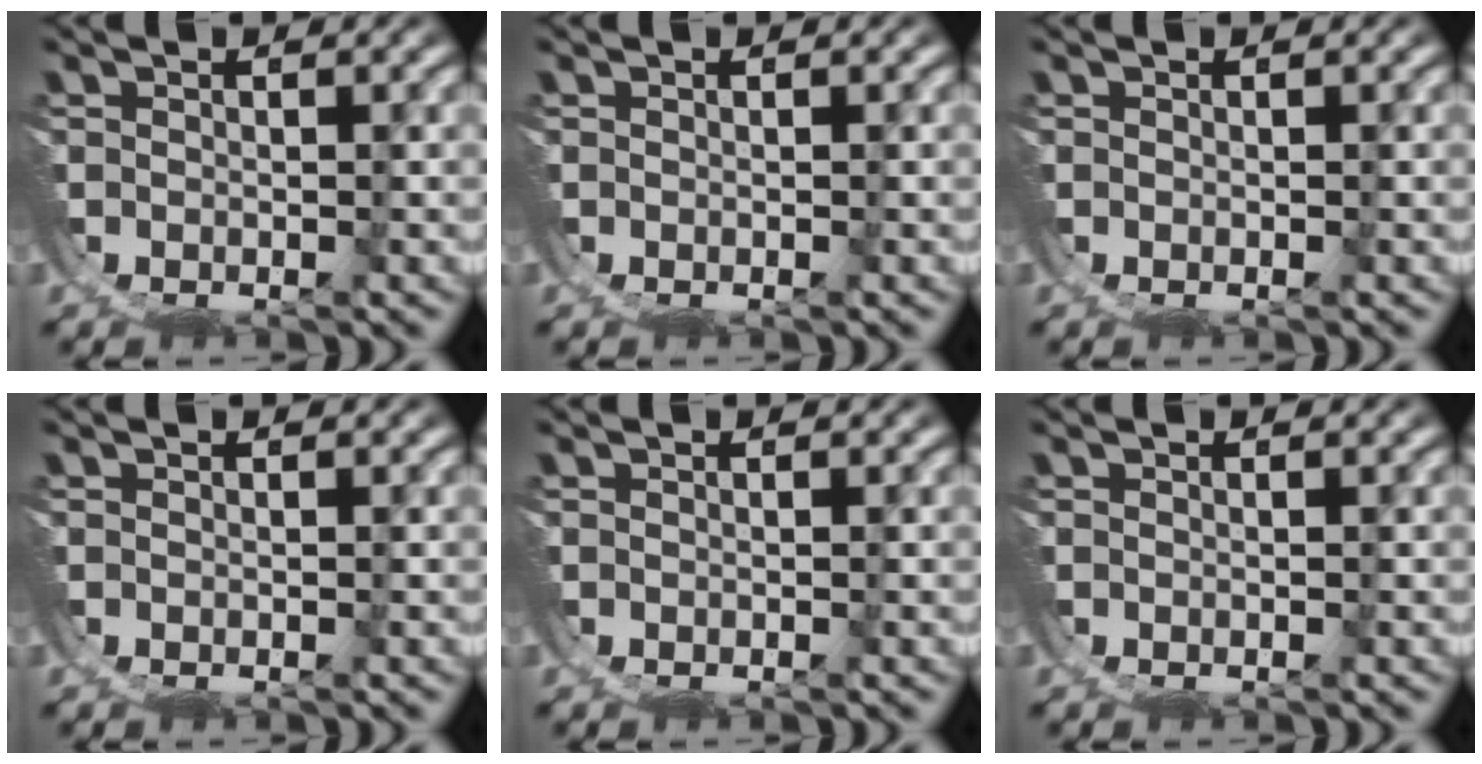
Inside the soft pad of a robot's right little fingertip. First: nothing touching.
{"total": 0.0}
{"total": 0.0}
{"total": 0.0}
{"total": 0.0}
{"total": 0.0}